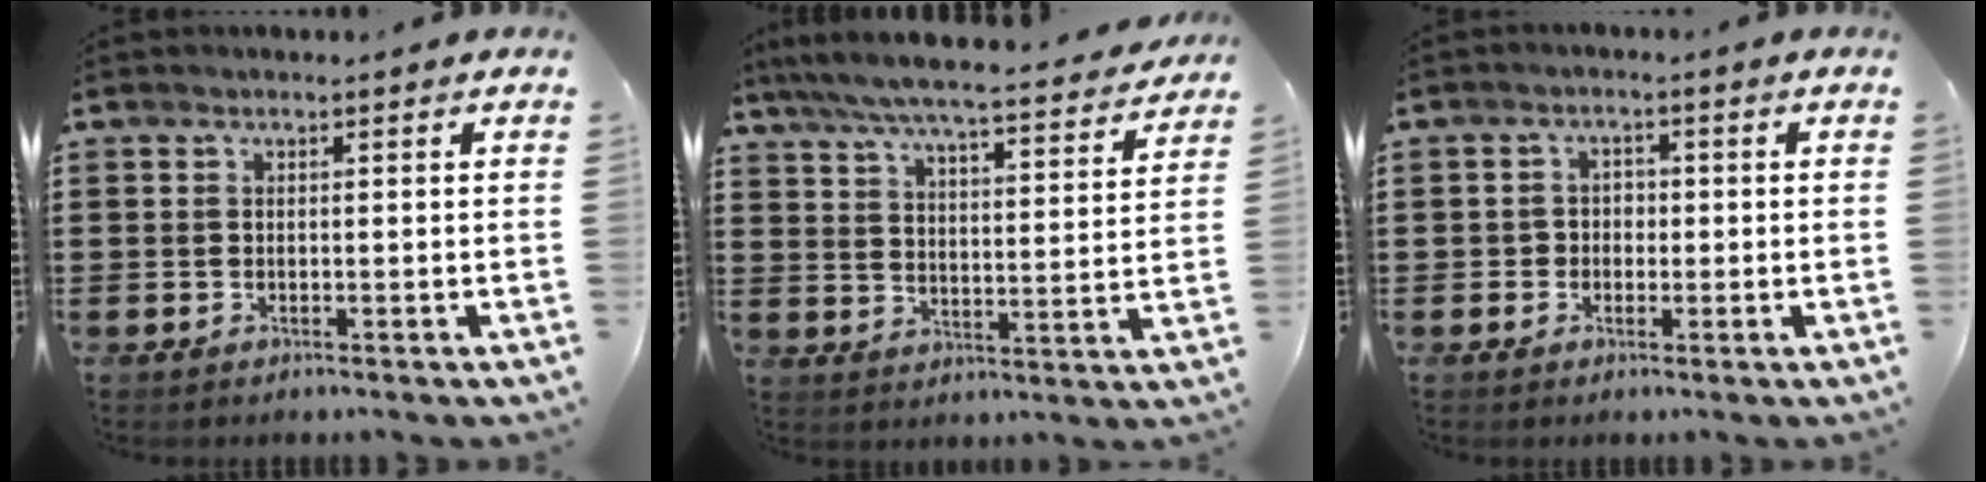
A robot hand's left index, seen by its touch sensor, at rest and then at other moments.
{"total": 6.2, "force": [5.8, -0.2, 2.1], "torque": [-0.068, -0.043, 0.096]}
{"total": 2.3, "force": [-0.5, 2.1, 0.8], "torque": [-0.023, 0.008, -0.014]}